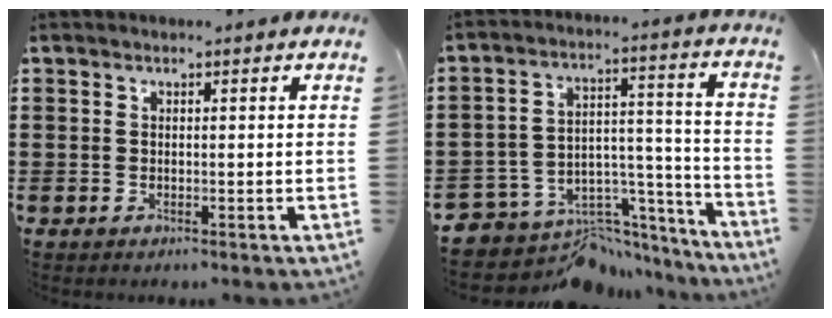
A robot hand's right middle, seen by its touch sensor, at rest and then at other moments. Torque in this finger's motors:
{"motor_torque": [1.18, -0.95, 0.04, 0.00]}